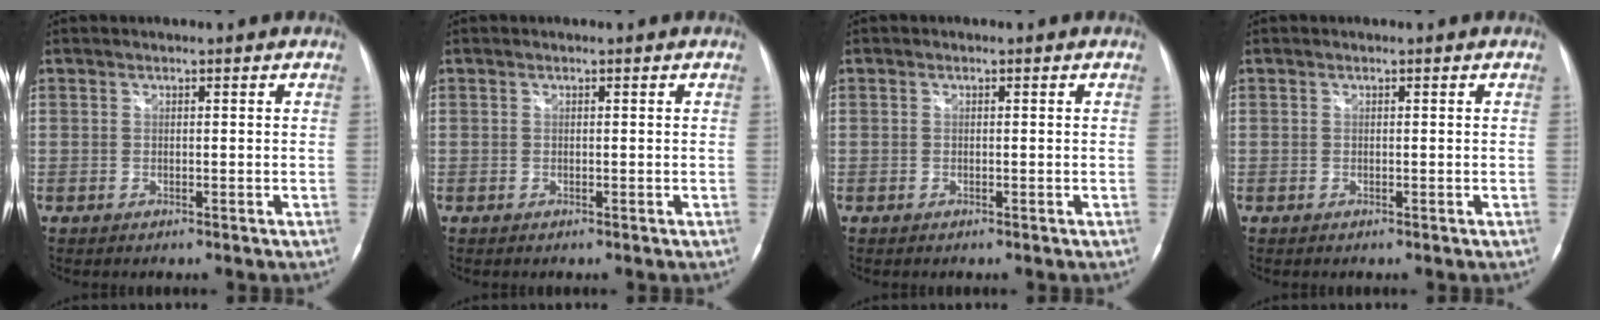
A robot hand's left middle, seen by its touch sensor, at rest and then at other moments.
{"total": 0.0}
{"total": 0.0}
{"total": 0.0}